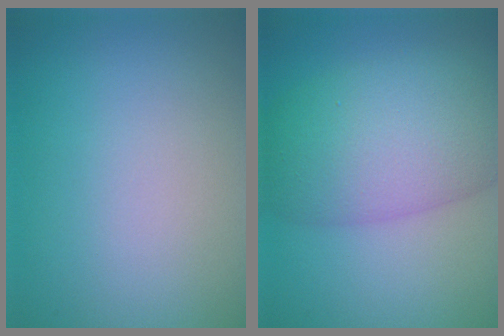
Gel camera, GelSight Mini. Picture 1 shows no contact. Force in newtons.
{"total": 8.6, "press": 8.6, "slide": 0.2}